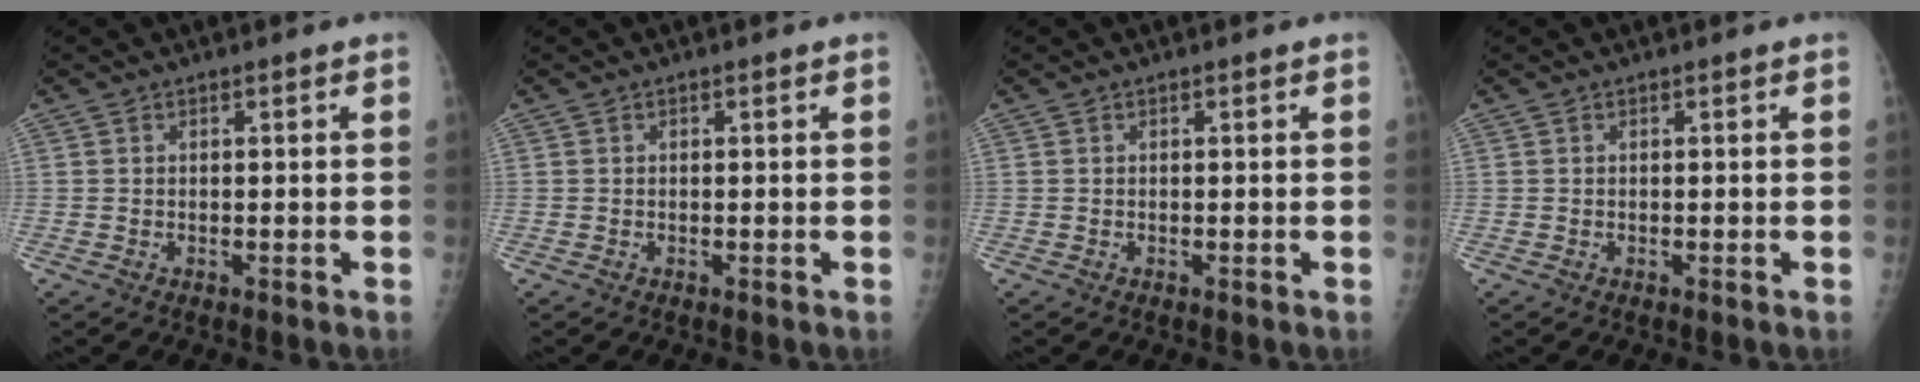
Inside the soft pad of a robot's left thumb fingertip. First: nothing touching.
{"total": 0.0}
{"total": 0.0}
{"total": 0.0}